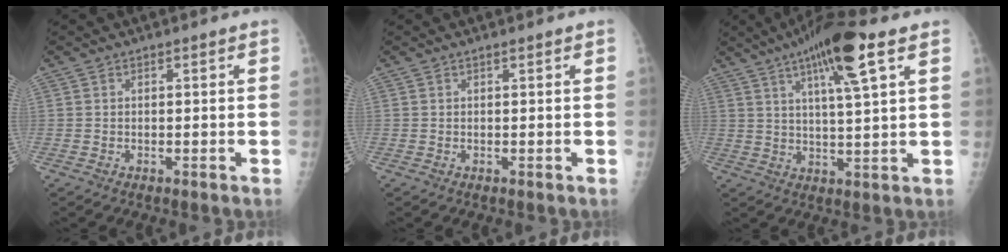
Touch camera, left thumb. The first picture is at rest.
{"total": 0.0}
{"total": 13.2, "force": [6.5, 2.0, 11.3], "torque": [-0.185, -0.011, 0.108]}